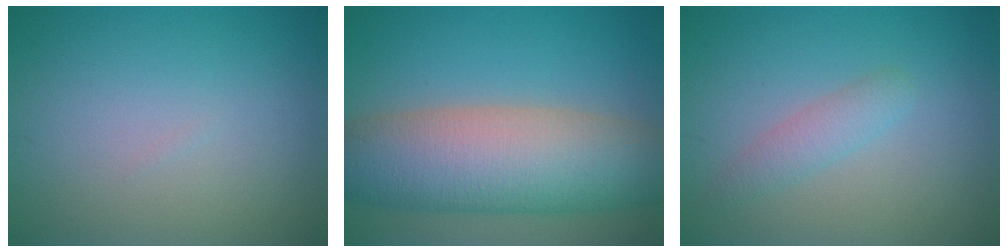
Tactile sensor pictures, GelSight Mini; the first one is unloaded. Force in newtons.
{"total": 11.1, "press": 11.1, "slide": 0.6}
{"total": 1.9, "press": 1.9, "slide": 0.0}